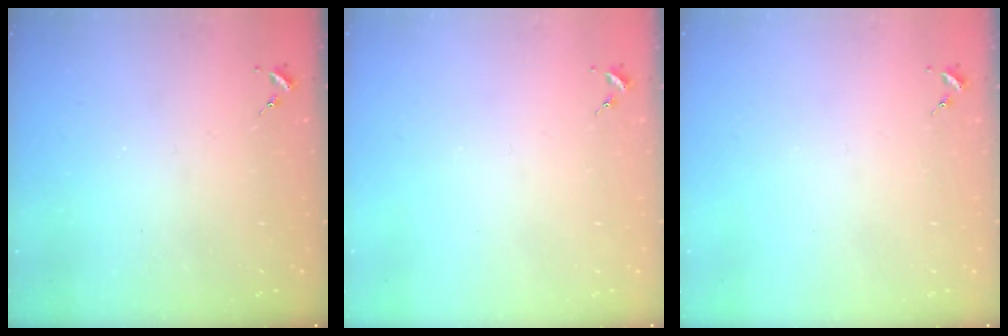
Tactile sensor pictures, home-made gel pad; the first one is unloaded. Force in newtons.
{"total": 0.0}
{"total": 0.0}